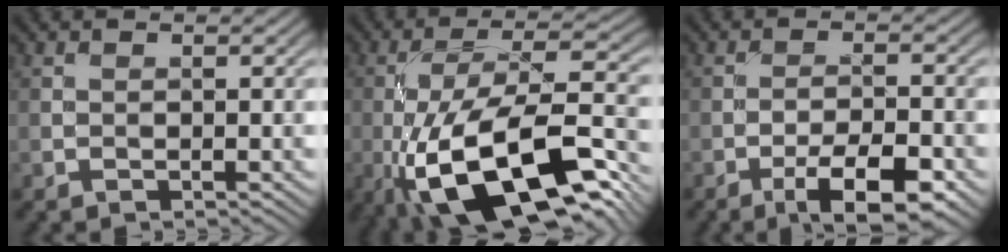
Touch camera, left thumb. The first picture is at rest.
{"total": 17.6, "force": [-7.7, 6.3, 14.5], "torque": [-0.261, -0.002, -0.138]}
{"total": 7.7, "force": [-4.5, 2.2, 5.9], "torque": [-0.095, 0.004, -0.071]}